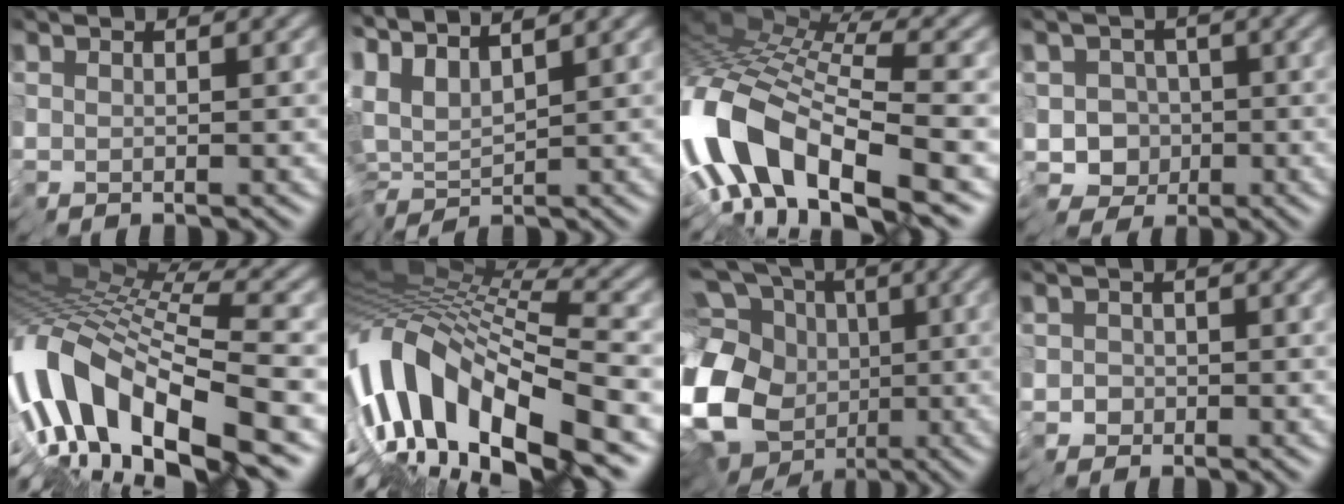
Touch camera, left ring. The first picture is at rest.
{"total": 3.9, "force": [1.8, 0.6, 3.4], "torque": [-0.079, 0.005, 0.037]}
{"total": 12.6, "force": [-5.2, 4.2, 10.7], "torque": [-0.214, 0.002, -0.096]}
{"total": 8.8, "force": [-4.5, 7.1, 2.9], "torque": [-0.037, 0.014, -0.098]}
{"total": 12.3, "force": [-5.9, 3.3, 10.3], "torque": [-0.189, 0.015, -0.108]}
{"total": 13.9, "force": [-5.1, 3.9, 12.4], "torque": [-0.237, 0.024, -0.093]}
{"total": 19.0, "force": [-2.6, 15.6, 10.5], "torque": [-0.248, 0.009, -0.081]}
{"total": 1.8, "force": [-1.1, 1.3, 0.4], "torque": [0.014, 0.010, -0.031]}